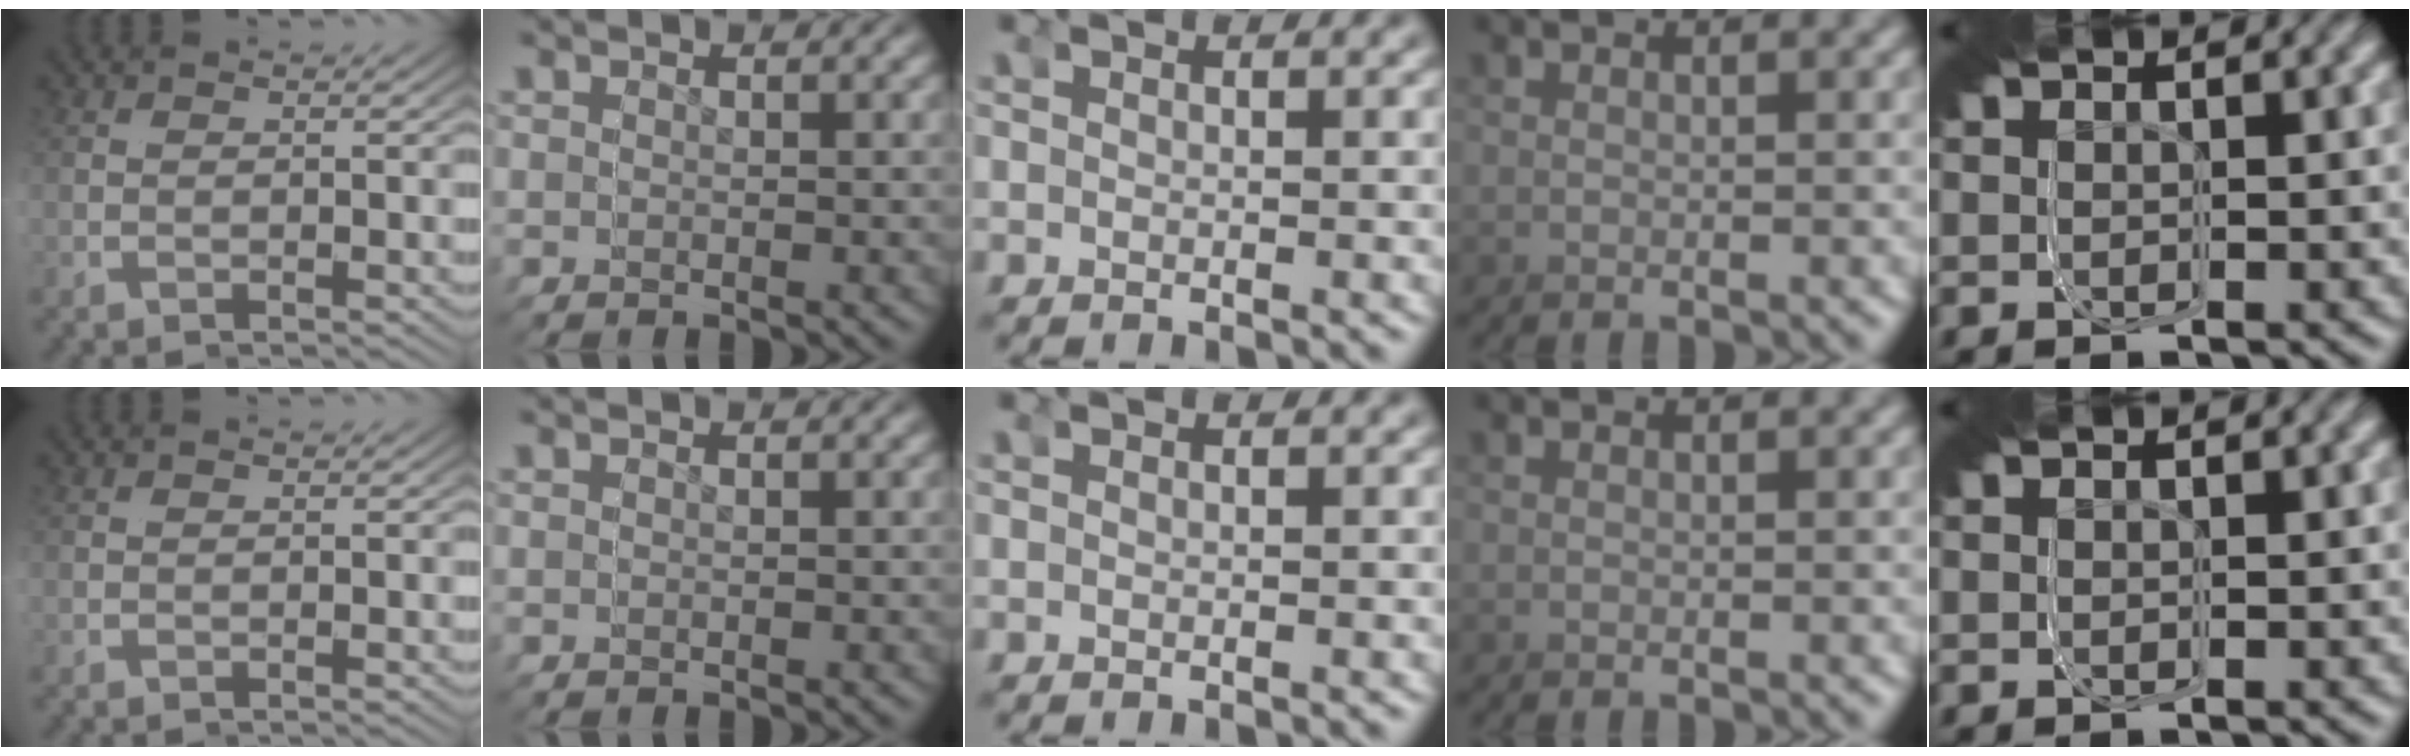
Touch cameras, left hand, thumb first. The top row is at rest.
{}